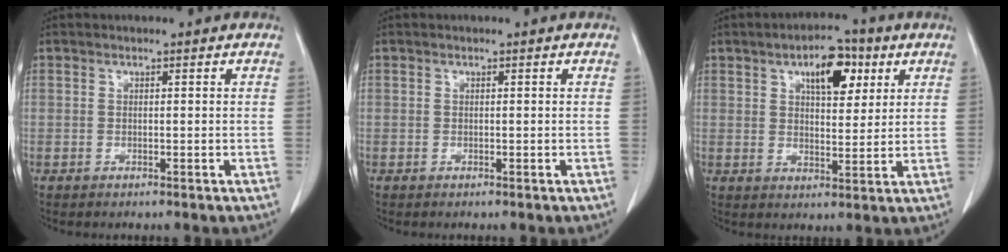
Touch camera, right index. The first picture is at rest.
{"total": 0.0}
{"total": 8.3, "force": [3.9, 3.5, 6.4], "torque": [-0.097, 0.012, 0.059]}